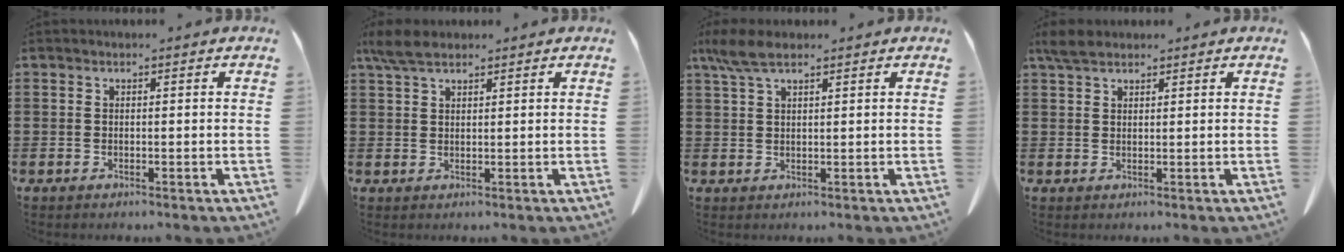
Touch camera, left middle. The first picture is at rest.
{"total": 4.1, "force": [2.9, 1.4, 2.5], "torque": [-0.056, 0.003, 0.054]}
{"total": 4.7, "force": [2.9, 1.3, 3.4], "torque": [-0.088, -0.001, 0.049]}
{"total": 3.0, "force": [2.3, 1.2, 1.4], "torque": [-0.035, 0.007, 0.044]}